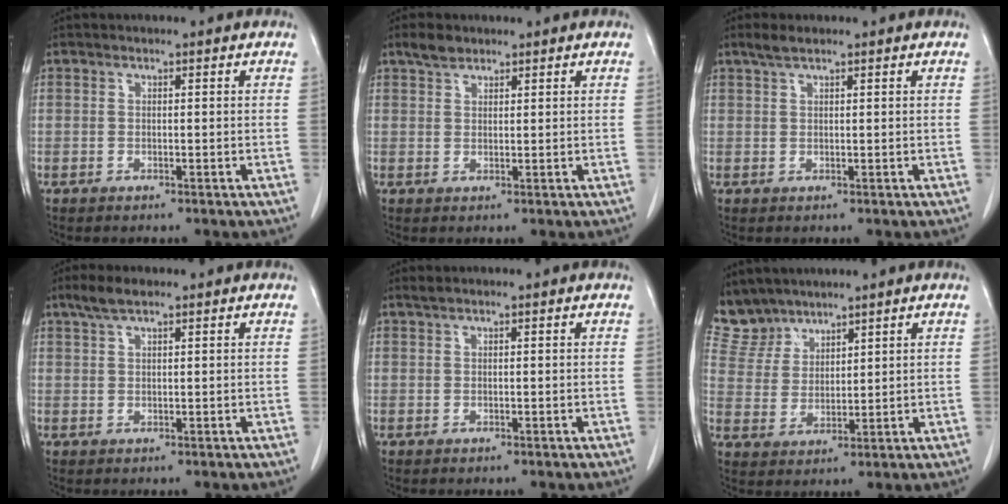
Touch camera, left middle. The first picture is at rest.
{"total": 2.6, "force": [2.1, 1.2, 1.0], "torque": [-0.025, 0.007, 0.038]}
{"total": 2.0, "force": [1.6, 0.3, 1.2], "torque": [-0.032, 0.008, 0.033]}
{"total": 3.2, "force": [2.3, 0.7, 2.1], "torque": [-0.051, 0.011, 0.048]}
{"total": 0.7, "force": [0.6, -0.1, 0.4], "torque": [-0.016, 0.011, 0.017]}
{"total": 5.8, "force": [5.4, 2.0, -0.2], "torque": [-0.005, 0.007, 0.124]}